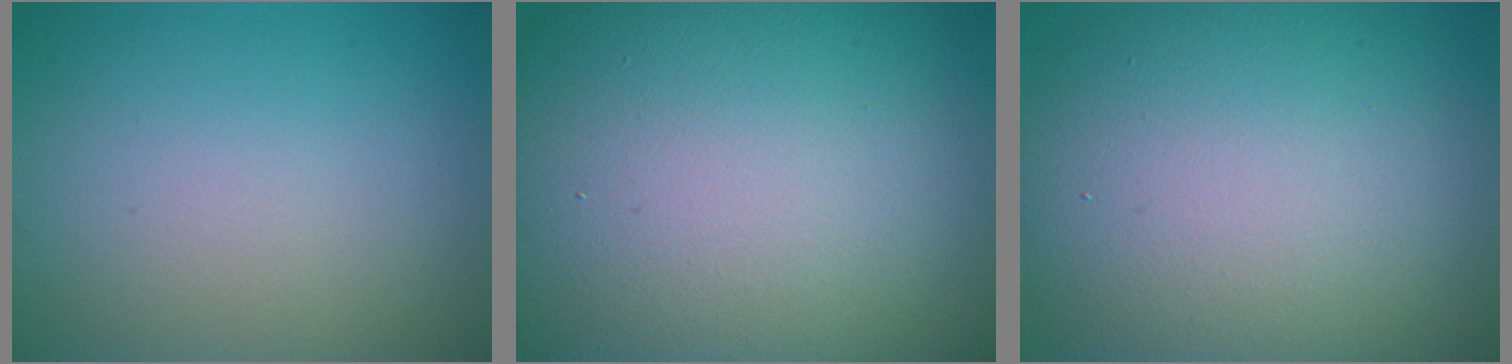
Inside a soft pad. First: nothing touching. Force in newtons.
{"total": 21.9, "press": 21.9, "slide": 1.3}
{"total": 15.3, "press": 15.3, "slide": 1.0}